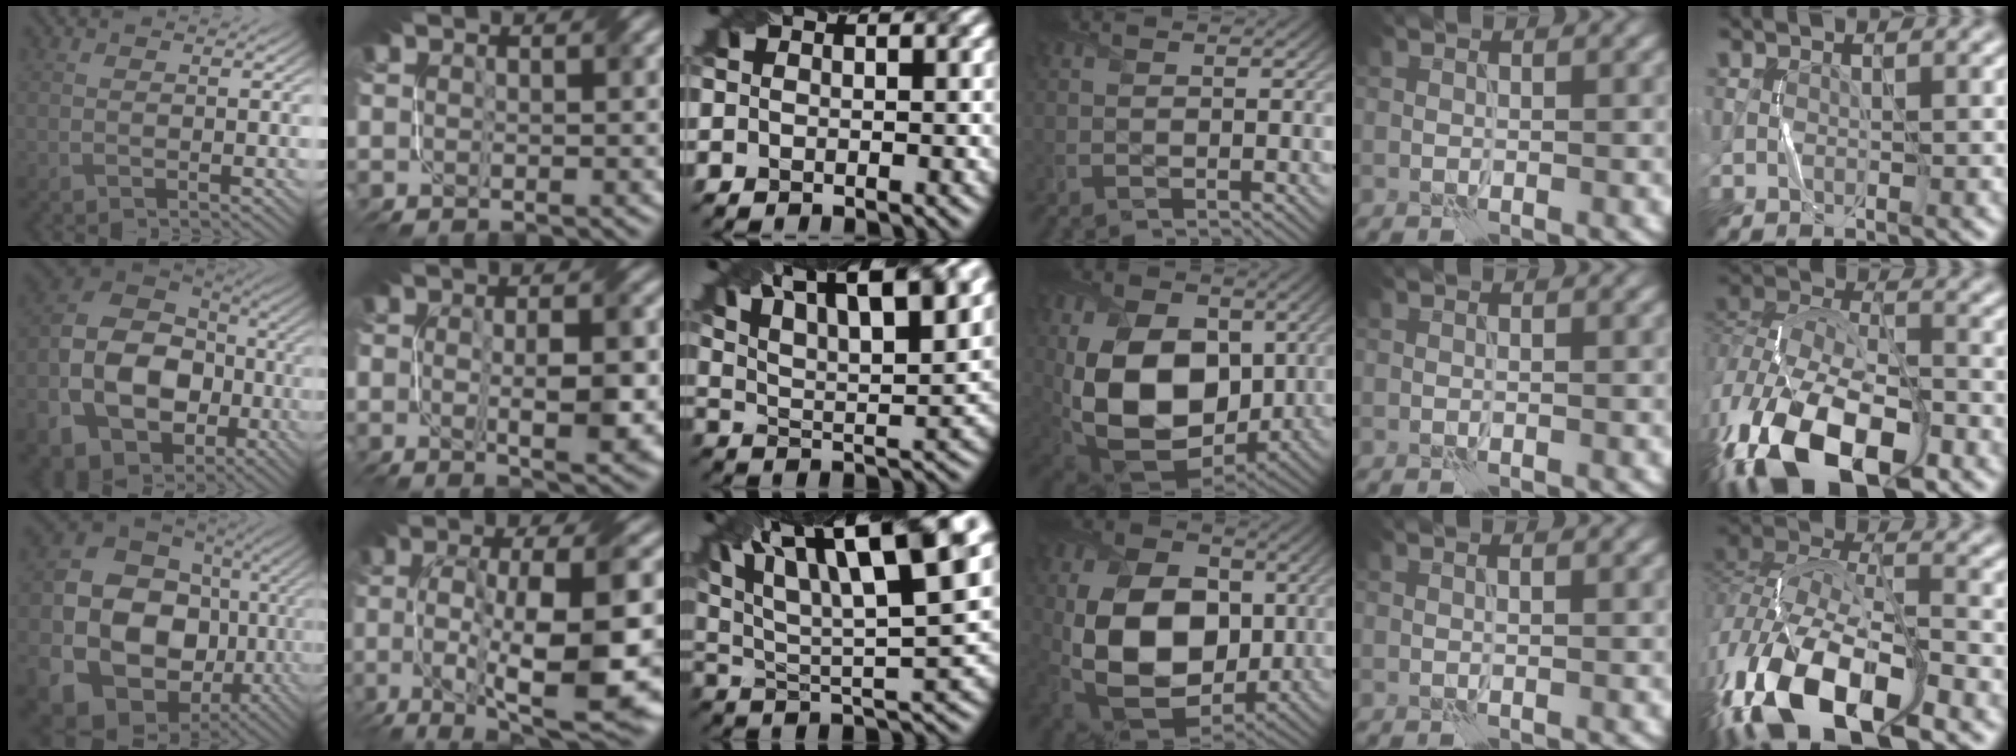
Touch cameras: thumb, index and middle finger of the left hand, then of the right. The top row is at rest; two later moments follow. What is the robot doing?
{"motion": "fold", "object": "netting"}